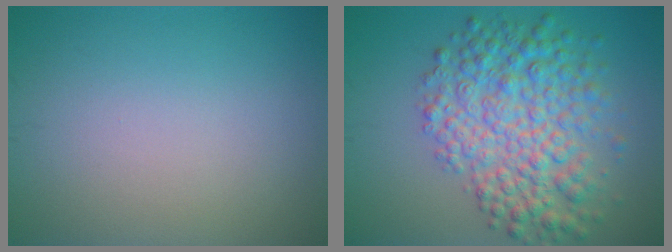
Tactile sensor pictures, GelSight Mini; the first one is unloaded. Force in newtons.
{"total": 7.4, "press": 7.4, "slide": 0.2}